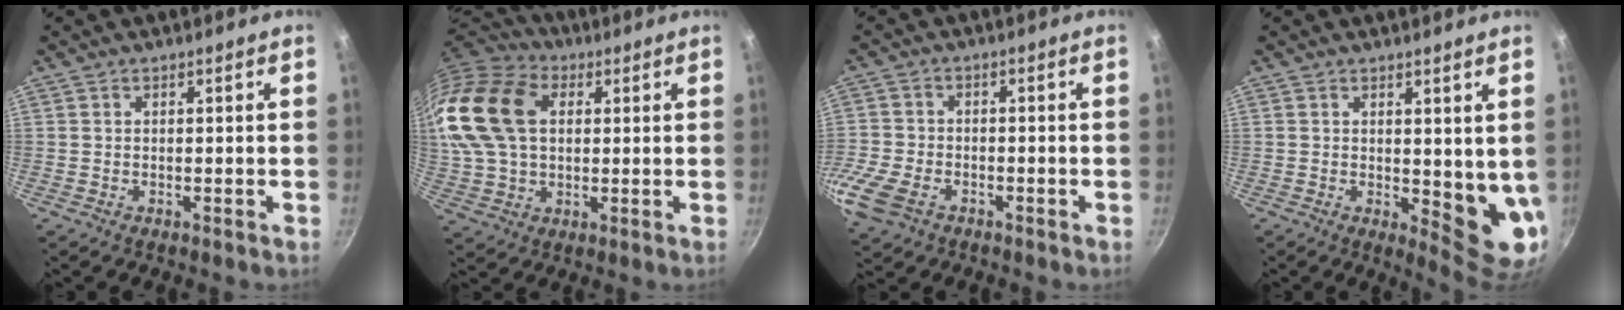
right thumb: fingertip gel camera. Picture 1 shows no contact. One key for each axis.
{"total": 21.8, "fx": 4.8, "fy": 15.0, "fz": 15.1, "tx": -0.301, "ty": 0.018, "tz": 0.082}
{"total": 10.2, "fx": -4.9, "fy": 6.6, "fz": 6.0, "tx": -0.151, "ty": 0.005, "tz": -0.103}
{"total": 7.9, "fx": 1.6, "fy": 3.3, "fz": 7.0, "tx": -0.082, "ty": -0.026, "tz": 0.028}